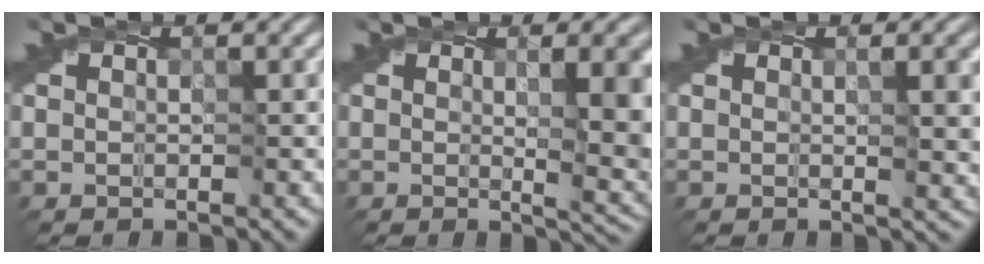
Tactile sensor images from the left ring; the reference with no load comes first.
{"total": 9.2, "force": [0.1, 3.4, 8.5], "torque": [-0.097, -0.005, 0.004]}
{"total": 4.0, "force": [0.4, 1.2, 3.8], "torque": [-0.047, -0.002, 0.005]}